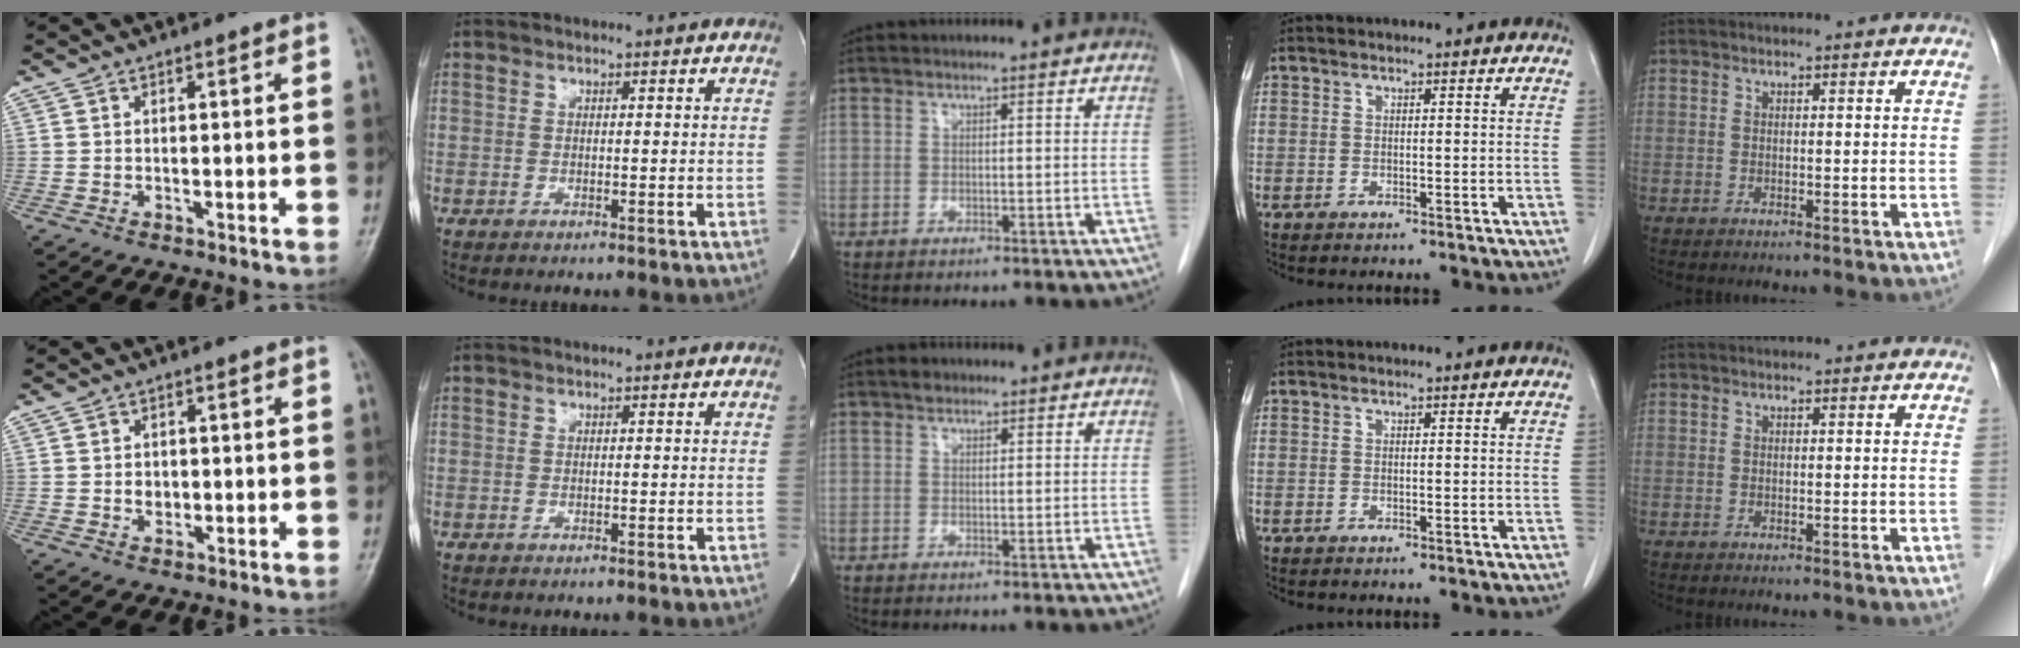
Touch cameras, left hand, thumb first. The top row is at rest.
{"thumb": {"total": 2.4, "force": [-0.2, 2.1, 1.3], "torque": [-0.007, 0.003, -0.002]}, "middle": {"total": 1.2, "force": [0.9, 0.8, 0.4], "torque": [-0.008, 0.004, 0.012]}}